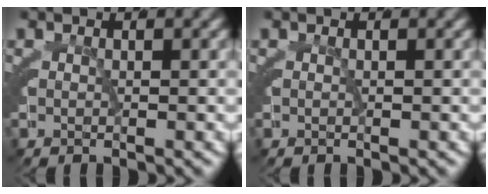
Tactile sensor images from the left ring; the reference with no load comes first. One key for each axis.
{"total": 0.0}